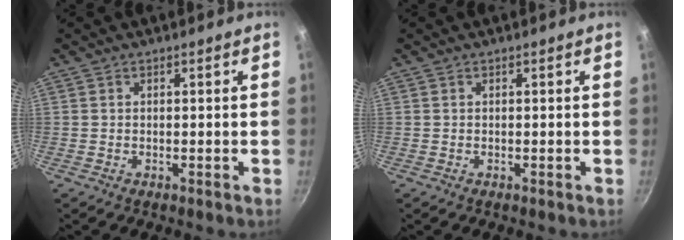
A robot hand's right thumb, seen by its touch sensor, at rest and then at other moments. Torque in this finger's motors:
{"motor_torque": [0.00, 0.00, 0.18, 0.14, 0.00]}